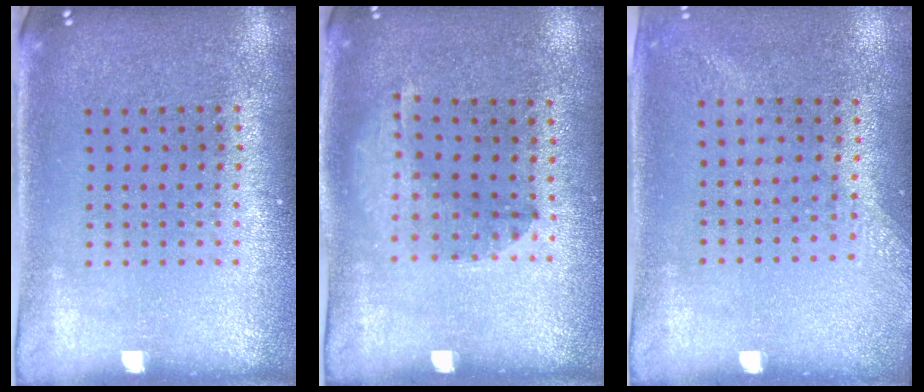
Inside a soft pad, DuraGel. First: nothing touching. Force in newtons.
{"total": 1.2, "press": 1.0, "slide": 0.7}
{"total": 1.4, "press": 1.1, "slide": 0.9}